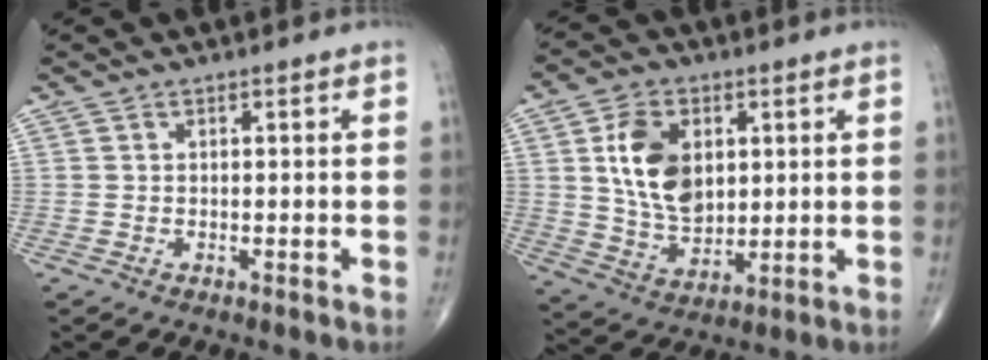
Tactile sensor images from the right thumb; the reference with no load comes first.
{"total": 12.7, "force": [3.0, 8.4, 9.1], "torque": [-0.142, -0.016, 0.061]}